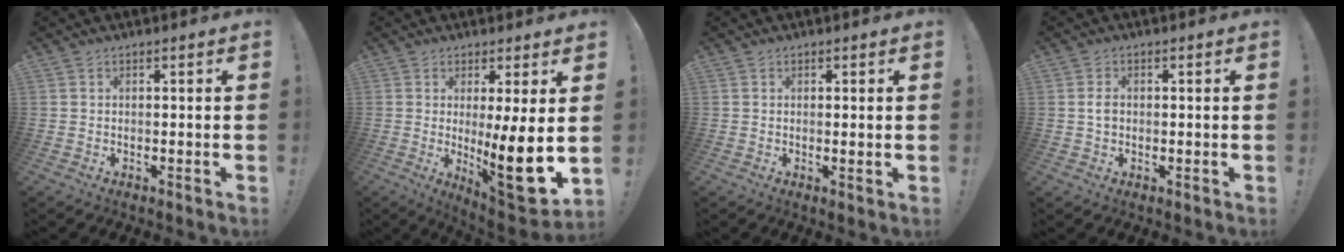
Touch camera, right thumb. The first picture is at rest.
{"total": 14.0, "force": [-0.3, 1.8, 13.8], "torque": [-0.188, -0.034, 0.002]}
{"total": 1.2, "force": [0.5, -0.1, 1.1], "torque": [-0.007, -0.006, 0.005]}
{"total": 2.5, "force": [-0.2, 1.8, 1.7], "torque": [-0.030, 0.007, -0.004]}